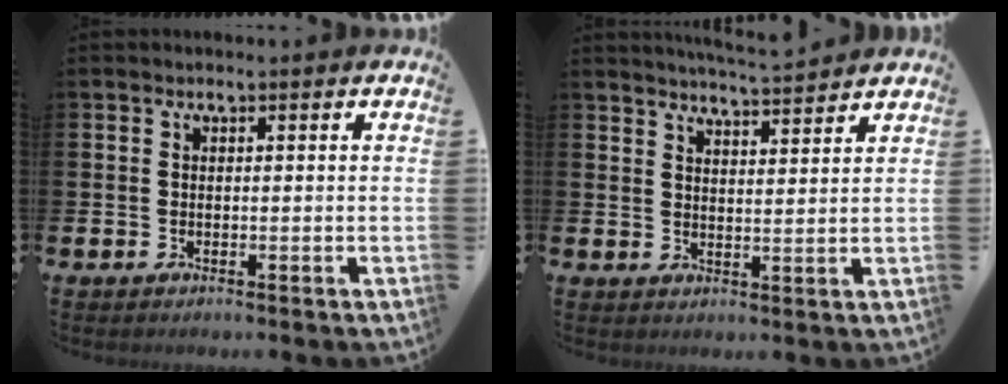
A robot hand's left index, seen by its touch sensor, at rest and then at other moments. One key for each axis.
{"total": 4.6, "fx": 4.6, "fy": -0.5, "fz": 0.2, "tx": -0.017, "ty": -0.028, "tz": 0.082}